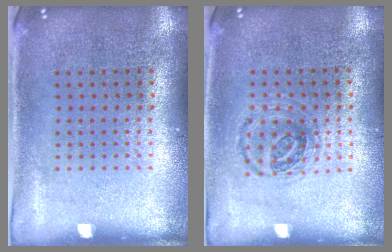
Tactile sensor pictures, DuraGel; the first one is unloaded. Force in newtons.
{"total": 0.9, "press": 0.9, "slide": 0.2}